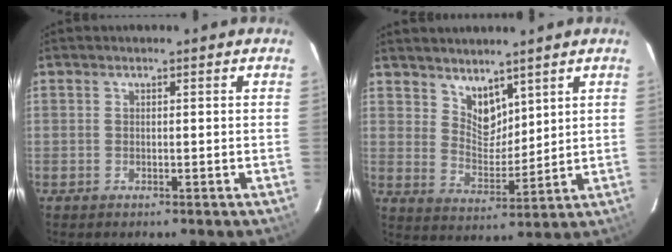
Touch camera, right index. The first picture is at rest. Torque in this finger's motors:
{"motor_torque": [-0.09, 0.07, -0.03, 0.00]}